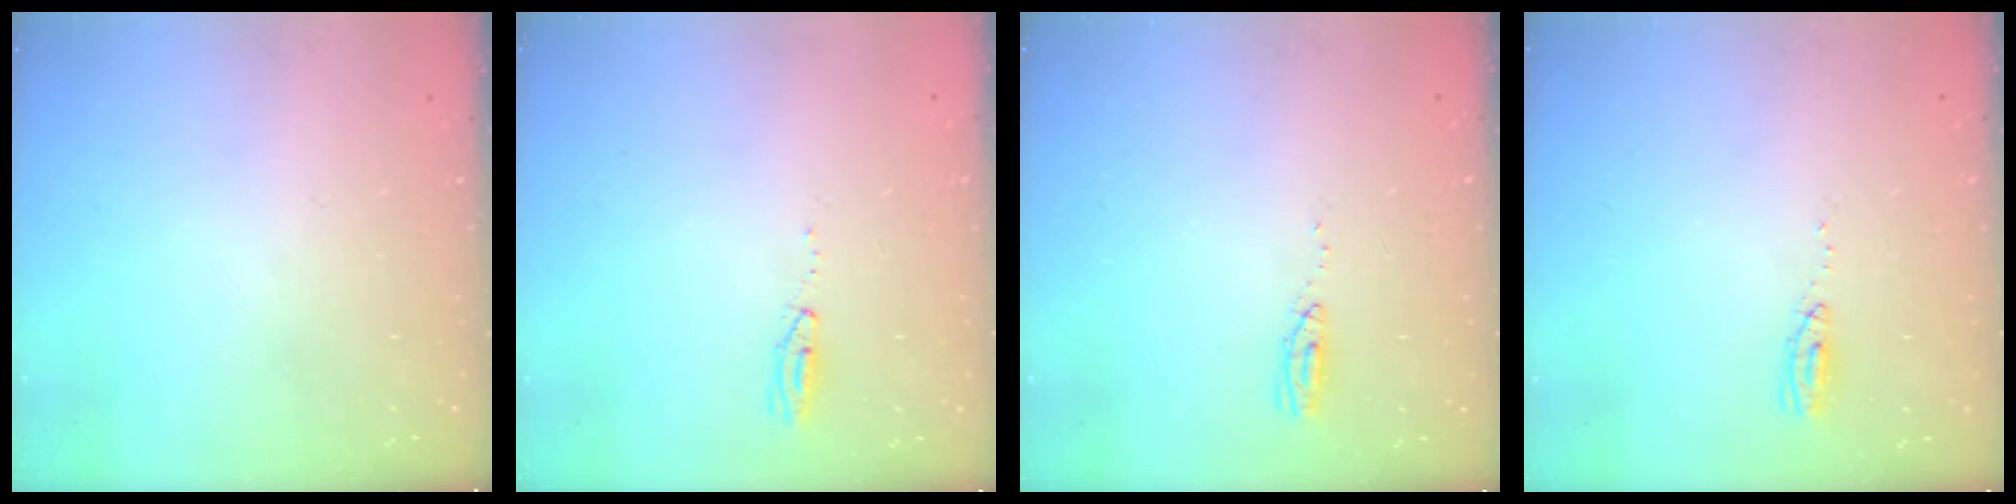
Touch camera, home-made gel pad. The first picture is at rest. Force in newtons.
{"total": 3.5, "press": 3.1, "slide": 1.6}
{"total": 3.7, "press": 3.4, "slide": 1.5}
{"total": 3.6, "press": 3.3, "slide": 1.5}